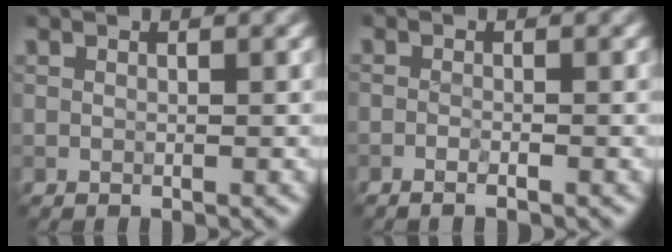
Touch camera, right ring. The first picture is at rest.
{"total": 1.0, "force": [-0.5, 0.3, 0.8], "torque": [-0.008, -0.004, -0.011]}